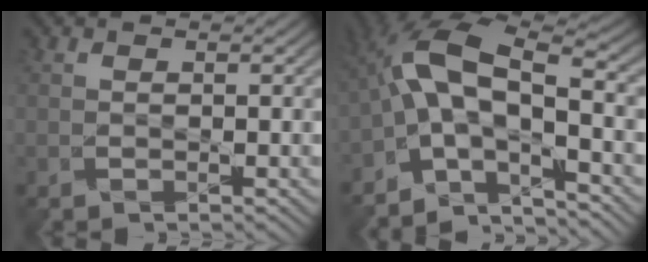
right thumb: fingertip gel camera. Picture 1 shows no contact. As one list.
[{"total": 11.0, "force": [-3.6, 4.2, 9.5], "torque": [-0.183, 0.013, -0.073]}]